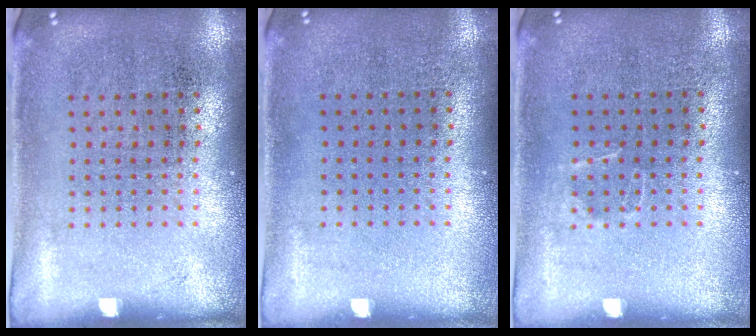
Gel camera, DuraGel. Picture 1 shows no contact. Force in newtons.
{"total": 0.0}
{"total": 0.6, "press": 0.6, "slide": 0.2}